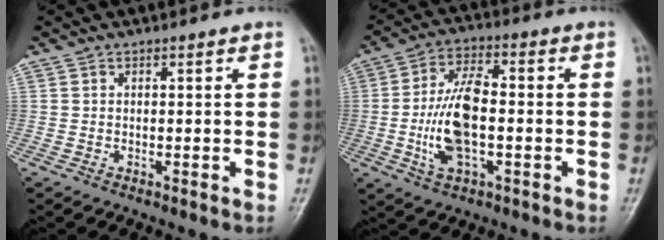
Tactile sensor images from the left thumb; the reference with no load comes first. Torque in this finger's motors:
{"motor_torque": [2.52, 2.49, 2.49, -0.28, 0.45]}